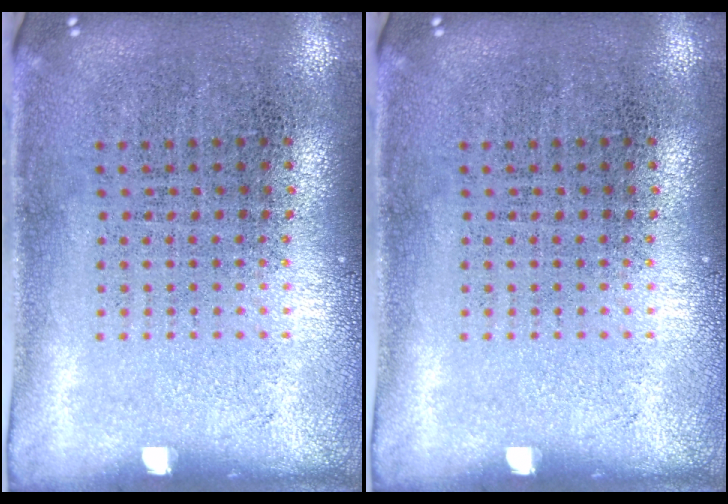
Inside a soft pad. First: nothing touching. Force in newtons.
{"total": 0.0}